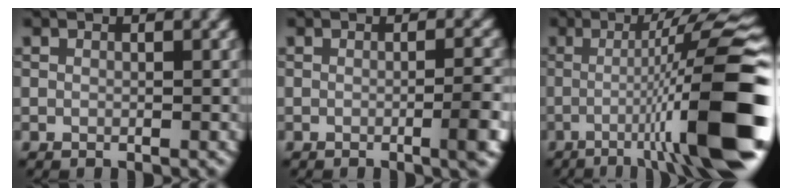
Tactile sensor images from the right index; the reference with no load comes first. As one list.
[{"total": 3.3, "force": [-0.9, 0.7, 3.1], "torque": [-0.035, 0.008, -0.020]}, {"total": 14.6, "force": [-3.3, 2.1, 14.0], "torque": [-0.190, 0.019, -0.050]}]